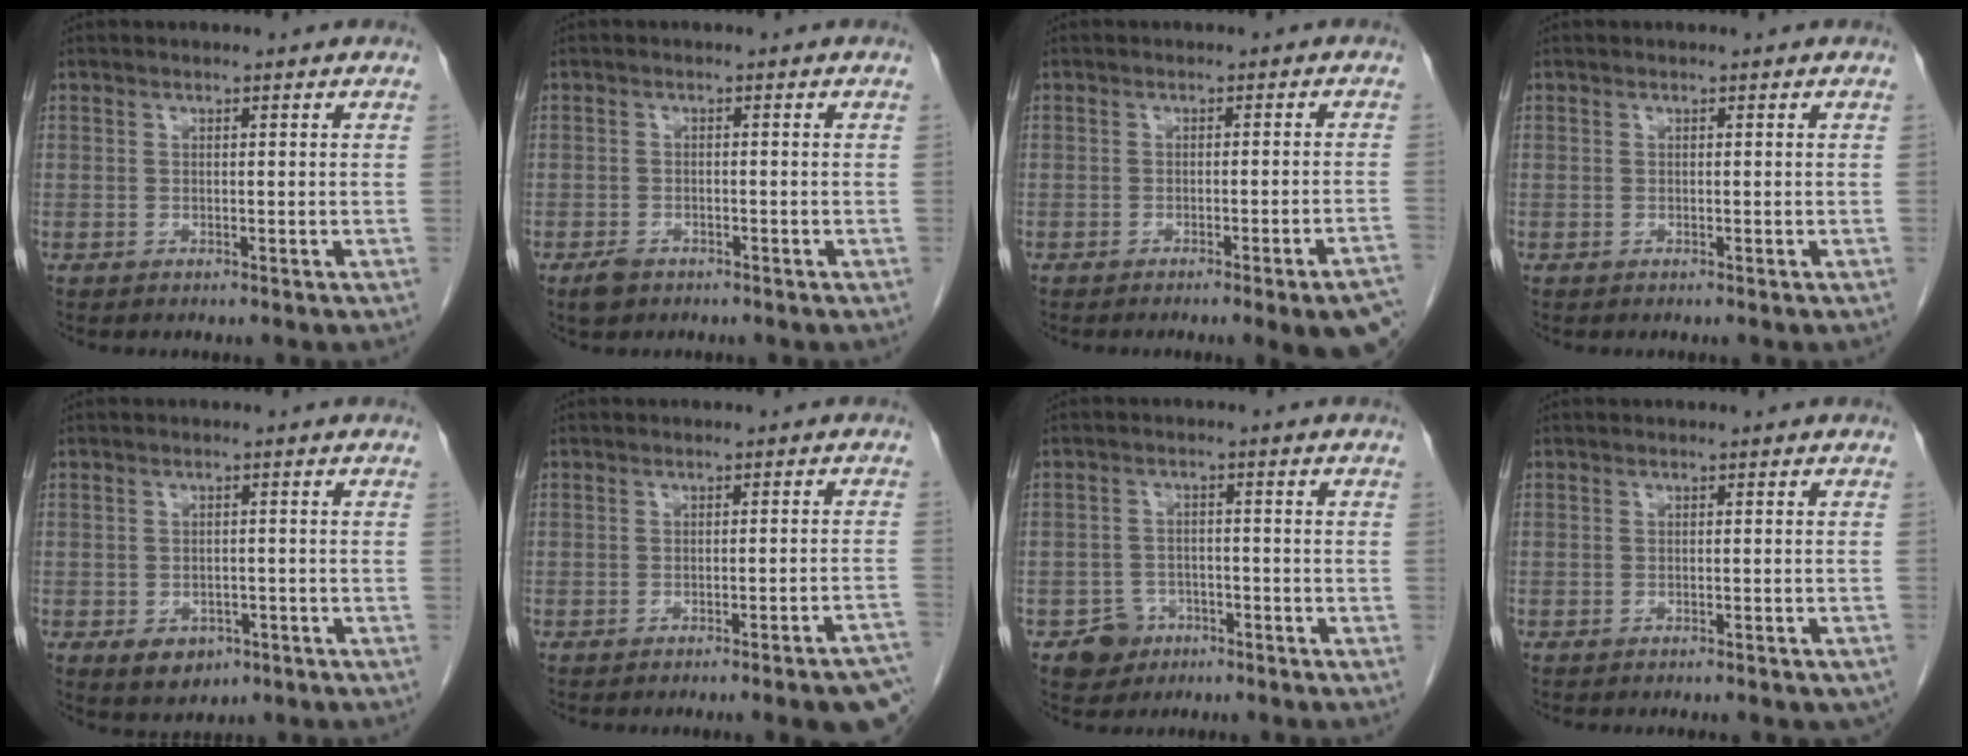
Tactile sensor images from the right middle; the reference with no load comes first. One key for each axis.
{"total": 2.2, "fx": -1.5, "fy": 1.2, "fz": 0.9, "tx": -0.023, "ty": 0.000, "tz": -0.021}
{"total": 8.9, "fx": -6.9, "fy": -0.2, "fz": 5.7, "tx": -0.045, "ty": -0.008, "tz": -0.085}
{"total": 0.0}
{"total": 4.5, "fx": -2.3, "fy": 3.1, "fz": 2.3, "tx": -0.033, "ty": 0.000, "tz": -0.022}
{"total": 9.2, "fx": -7.7, "fy": -0.6, "fz": 4.9, "tx": -0.034, "ty": -0.005, "tz": -0.092}
{"total": 4.0, "fx": -2.4, "fy": 3.2, "fz": 0.5, "tx": -0.003, "ty": 0.013, "tz": -0.035}
{"total": 5.3, "fx": -4.6, "fy": 1.2, "fz": 2.3, "tx": -0.027, "ty": -0.007, "tz": -0.049}